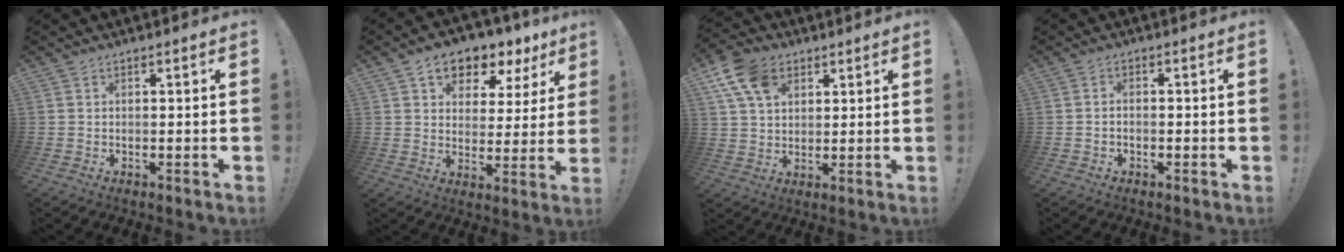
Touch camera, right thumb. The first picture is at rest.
{"total": 9.1, "force": [5.8, 5.7, 4.1], "torque": [-0.060, -0.042, 0.105]}
{"total": 12.5, "force": [5.9, 8.8, 6.7], "torque": [-0.121, -0.016, 0.115]}
{"total": 1.2, "force": [-0.8, 0.5, 0.7], "torque": [-0.011, 0.004, -0.015]}